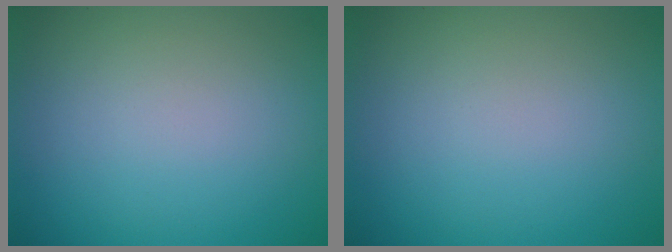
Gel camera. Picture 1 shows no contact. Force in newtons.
{"total": 0.0}